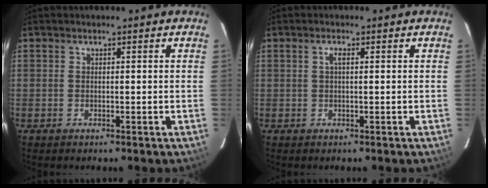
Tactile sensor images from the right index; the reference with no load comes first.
{"total": 1.3, "force": [0.3, 0.1, 1.2], "torque": [-0.022, 0.002, 0.003]}